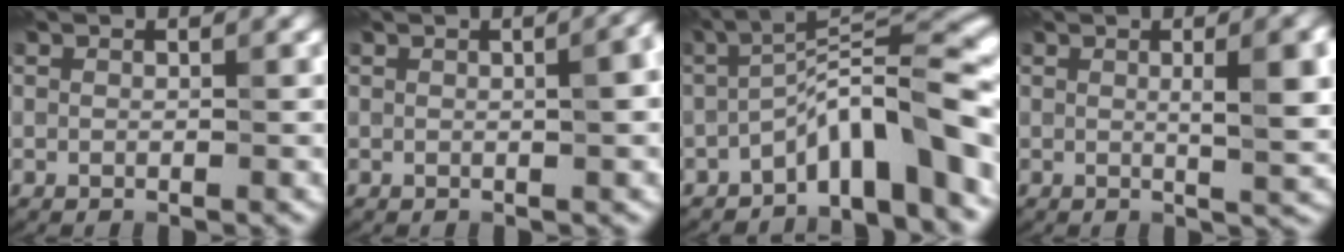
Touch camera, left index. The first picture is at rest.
{"total": 3.4, "force": [0.4, 1.2, 3.2], "torque": [-0.023, 0.015, 0.005]}
{"total": 9.5, "force": [-3.8, 2.1, 8.4], "torque": [-0.125, 0.021, -0.073]}
{"total": 6.5, "force": [0.9, 1.6, 6.2], "torque": [-0.074, 0.007, 0.011]}